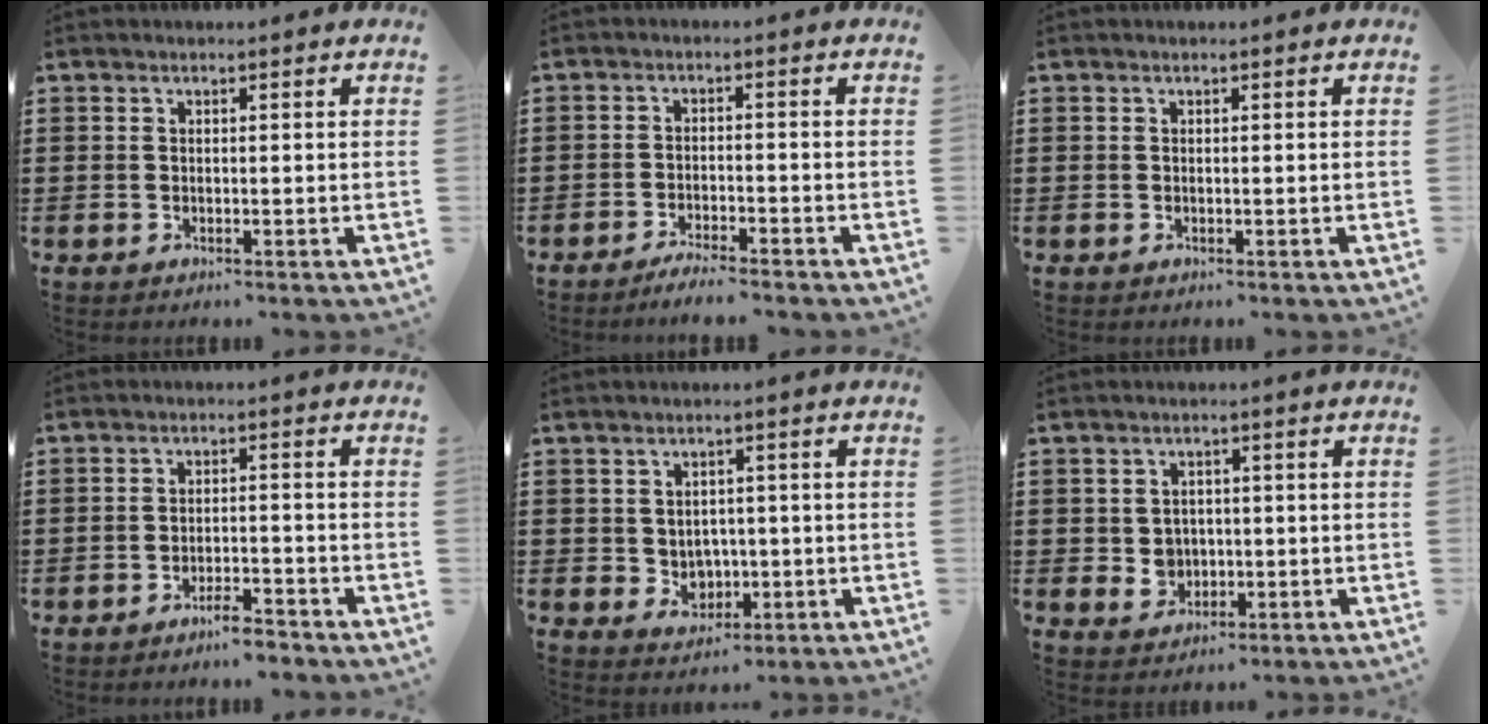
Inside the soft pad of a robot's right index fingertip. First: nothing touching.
{"total": 2.8, "force": [-2.7, -0.3, 0.6], "torque": [-0.012, 0.001, -0.053]}
{"total": 0.0}
{"total": 3.1, "force": [-2.8, 0.4, 1.2], "torque": [-0.021, 0.004, -0.054]}
{"total": 3.1, "force": [0.8, 2.8, 0.9], "torque": [-0.023, 0.001, 0.011]}
{"total": 3.1, "force": [-0.1, 2.9, 1.1], "torque": [-0.025, 0.005, -0.006]}